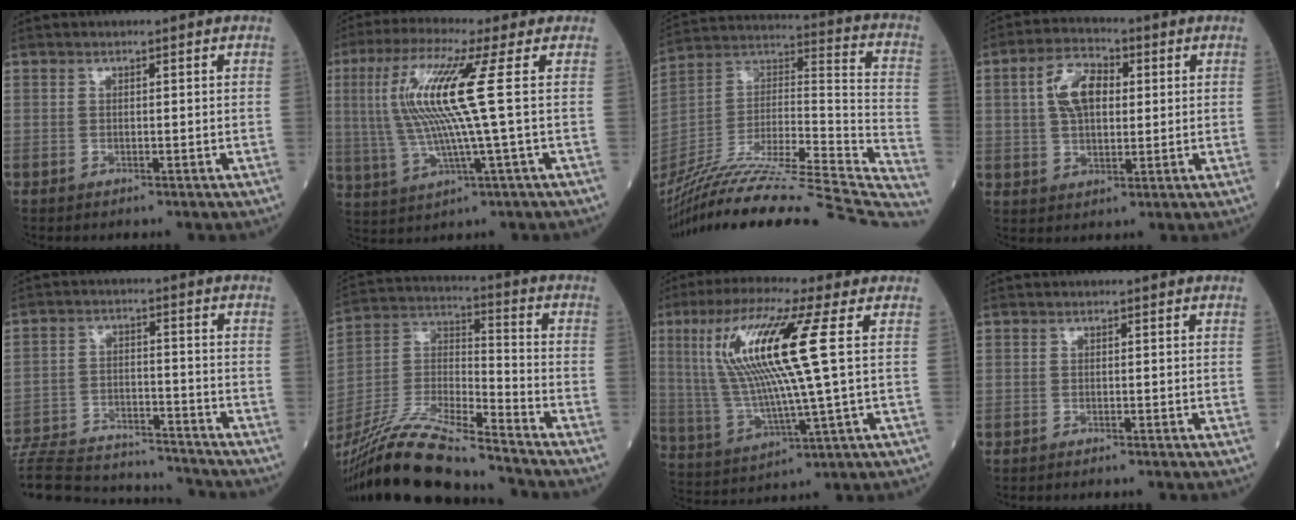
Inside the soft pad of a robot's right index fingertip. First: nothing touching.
{"total": 12.3, "force": [2.0, -0.9, 12.1], "torque": [-0.262, 0.009, 0.038]}
{"total": 38.3, "force": [-33.3, 2.2, 18.7], "torque": [-0.252, -0.045, -0.495]}
{"total": 7.8, "force": [1.9, 4.0, 6.4], "torque": [-0.127, 0.018, 0.037]}
{"total": 19.9, "force": [-19.0, 2.5, 5.2], "torque": [-0.121, -0.011, -0.282]}
{"total": 19.0, "force": [-16.7, 1.2, 9.0], "torque": [-0.199, -0.011, -0.311]}
{"total": 15.5, "force": [3.9, -0.2, 15.0], "torque": [-0.317, 0.008, 0.073]}
{"total": 2.2, "force": [-2.0, -0.2, 0.9], "torque": [-0.012, 0.001, -0.023]}